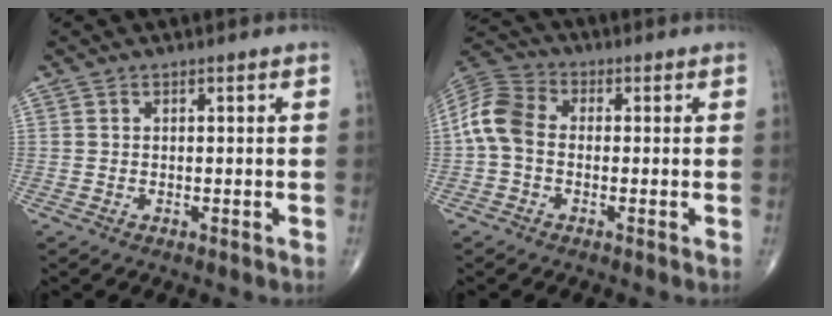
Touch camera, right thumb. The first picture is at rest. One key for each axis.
{"total": 8.4, "fx": -0.6, "fy": 6.0, "fz": 5.8, "tx": -0.113, "ty": 0.023, "tz": -0.028}